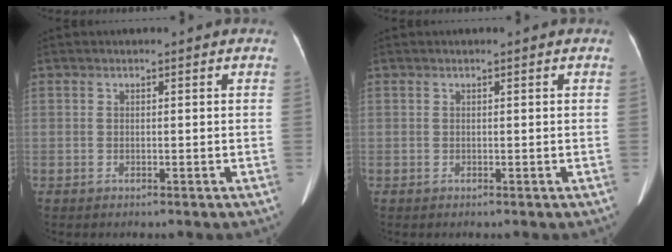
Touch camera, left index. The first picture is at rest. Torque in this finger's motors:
{"motor_torque": [0.08, 0.02, -0.02, 0.02]}